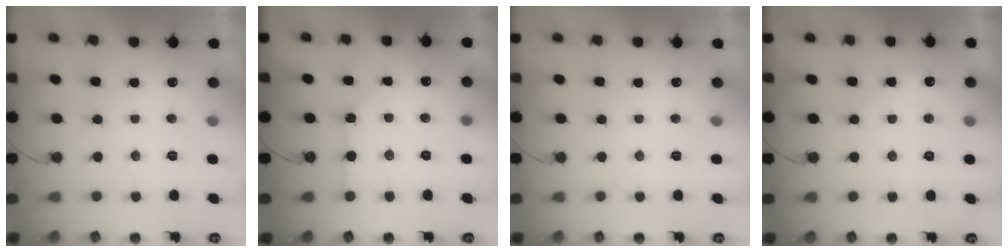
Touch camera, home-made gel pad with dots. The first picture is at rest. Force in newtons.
{"total": 2.5, "press": 2.5, "slide": 0.3}
{"total": 0.0}
{"total": 4.8, "press": 4.7, "slide": 0.8}